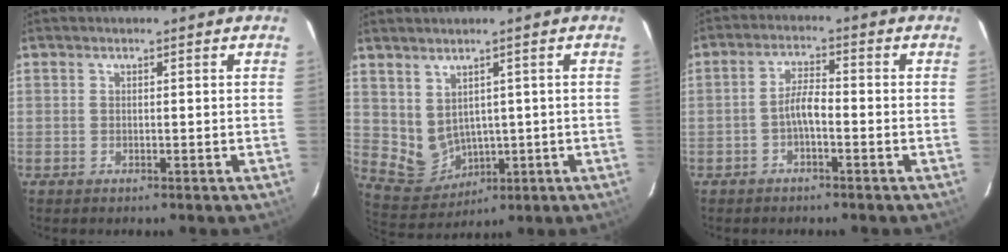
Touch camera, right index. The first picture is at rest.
{"total": 7.2, "force": [1.4, 5.8, 4.2], "torque": [-0.089, -0.012, 0.056]}
{"total": 3.6, "force": [-1.6, 1.0, 3.1], "torque": [-0.063, 0.011, -0.032]}